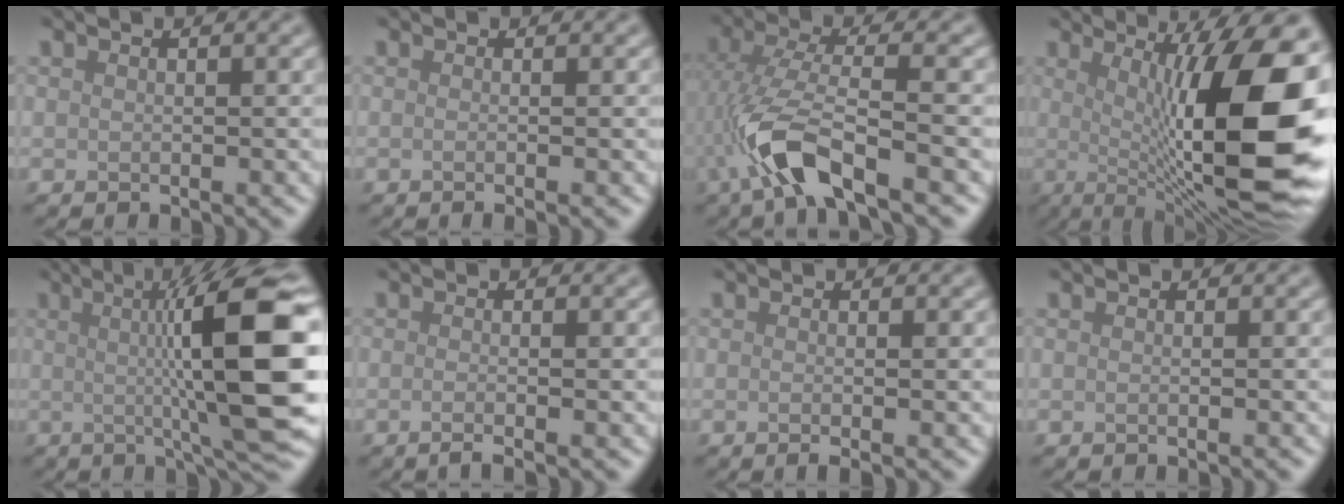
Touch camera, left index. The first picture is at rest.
{"total": 1.6, "force": [-0.2, 0.7, 1.4], "torque": [-0.009, -0.005, -0.012]}
{"total": 6.1, "force": [-2.5, 1.6, 5.3], "torque": [-0.114, 0.002, -0.057]}
{"total": 15.4, "force": [0.1, 4.0, 14.9], "torque": [-0.180, 0.005, -0.001]}
{"total": 12.4, "force": [1.1, 2.1, 12.2], "torque": [-0.151, 0.006, 0.014]}
{"total": 1.9, "force": [-0.6, 0.7, 1.7], "torque": [-0.016, -0.007, -0.019]}
{"total": 1.5, "force": [-0.3, 0.5, 1.4], "torque": [-0.016, -0.006, -0.009]}
{"total": 0.7, "force": [-0.1, 0.4, 0.6], "torque": [-0.002, -0.003, -0.008]}